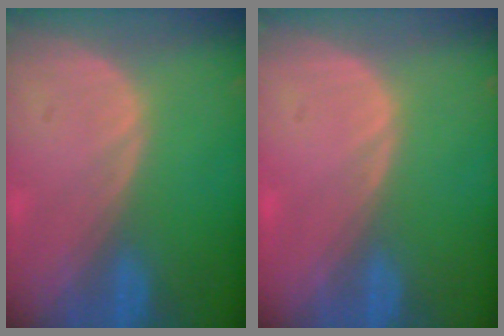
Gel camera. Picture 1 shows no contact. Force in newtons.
{"total": 0.5, "press": 0.1, "slide": 0.5}